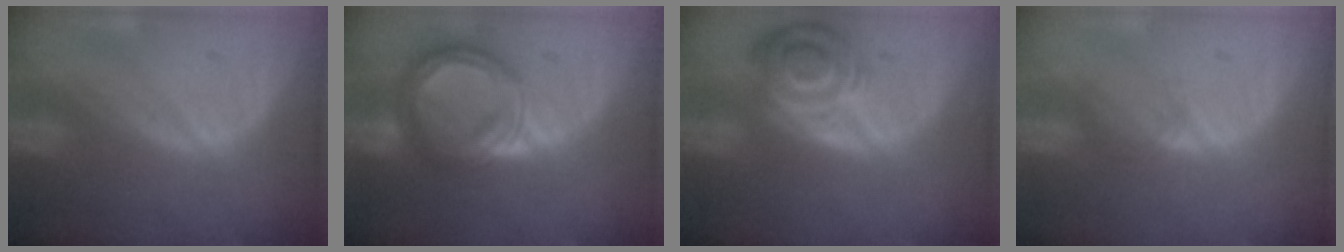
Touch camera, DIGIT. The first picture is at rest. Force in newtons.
{"total": 8.4, "press": 8.4, "slide": 0.5}
{"total": 8.2, "press": 7.3, "slide": 3.8}
{"total": 1.3, "press": 1.2, "slide": 0.2}